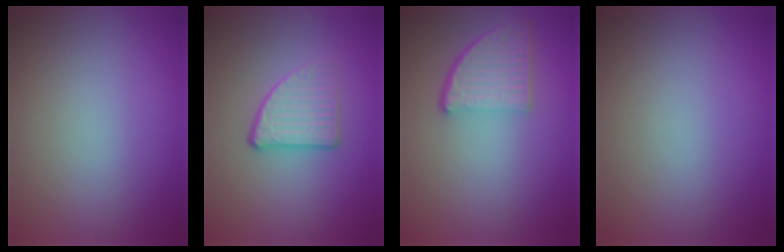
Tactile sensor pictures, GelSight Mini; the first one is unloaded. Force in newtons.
{"total": 2.7, "press": 2.4, "slide": 1.1}
{"total": 4.5, "press": 3.4, "slide": 2.9}
{"total": 0.0}